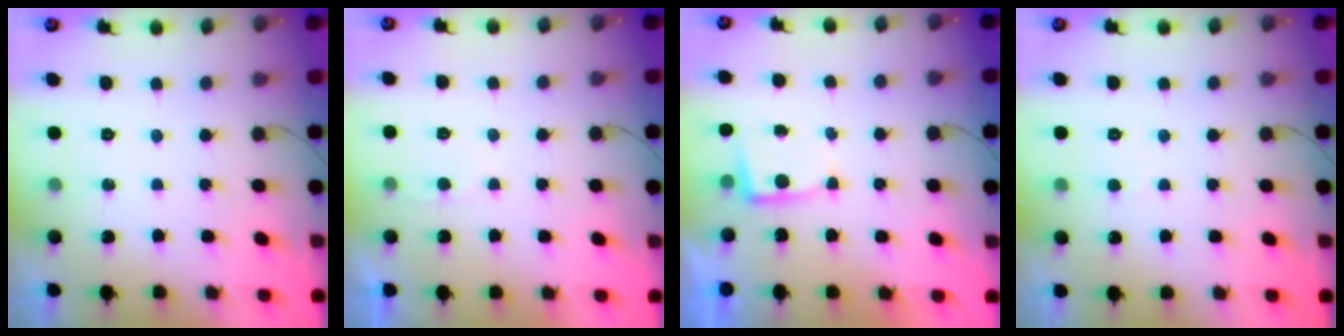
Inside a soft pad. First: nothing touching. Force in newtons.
{"total": 1.9, "press": 1.9, "slide": 0.3}
{"total": 2.9, "press": 2.9, "slide": 0.4}
{"total": 2.0, "press": 2.0, "slide": 0.2}